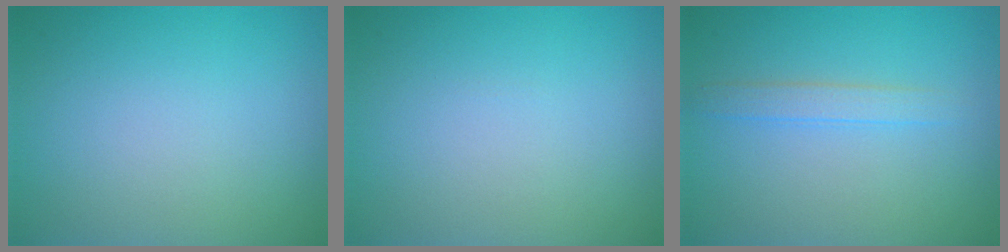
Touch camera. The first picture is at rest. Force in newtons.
{"total": 0.0}
{"total": 1.8, "press": 1.8, "slide": 0.0}